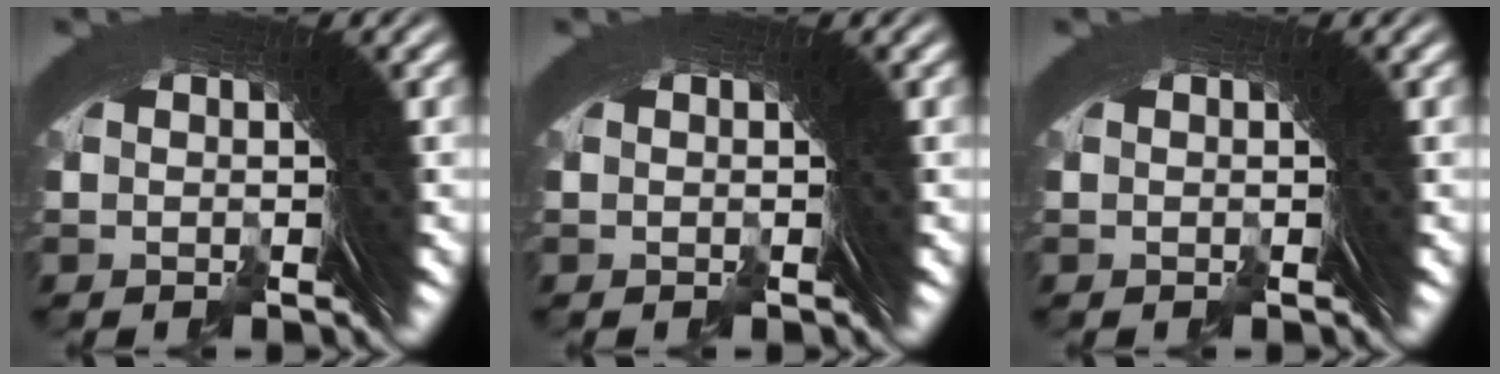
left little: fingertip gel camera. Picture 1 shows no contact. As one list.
[{"total": 0.0}, {"total": 0.0}]